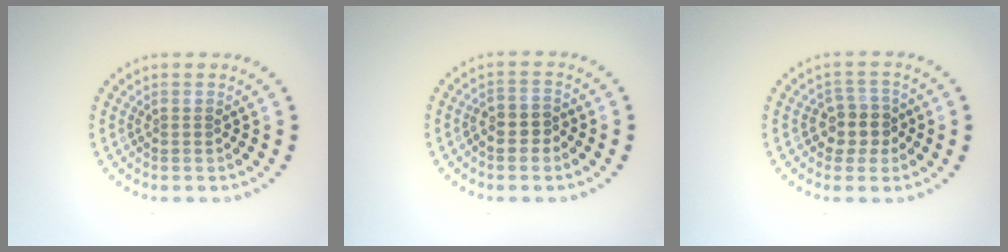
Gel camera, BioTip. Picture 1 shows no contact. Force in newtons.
{"total": 1.7, "press": 1.6, "slide": 0.8}
{"total": 2.6, "press": 2.3, "slide": 1.3}